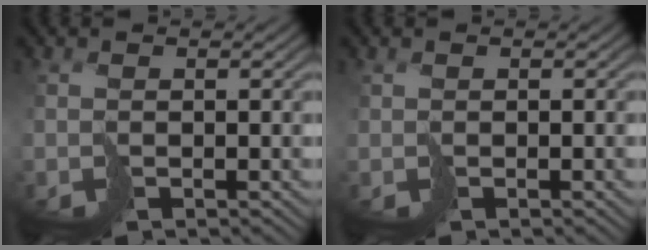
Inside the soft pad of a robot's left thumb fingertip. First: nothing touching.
{"total": 1.2, "force": [0.0, 0.2, 1.2], "torque": [-0.018, 0.001, 0.000]}